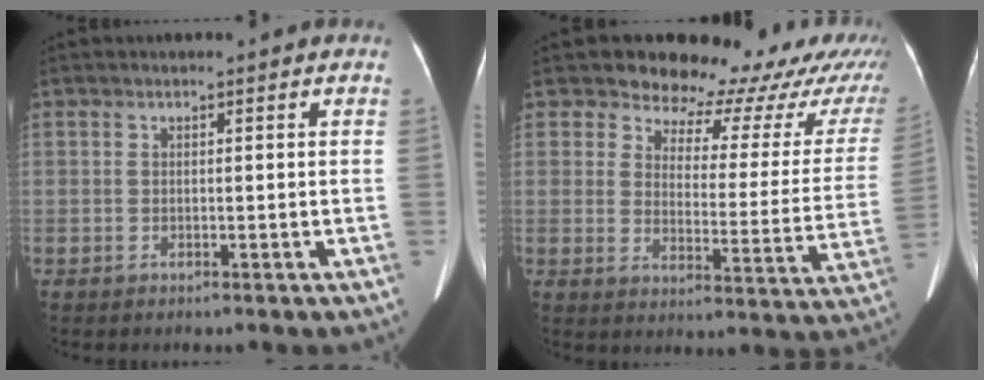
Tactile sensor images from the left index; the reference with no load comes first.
{"total": 20.7, "force": [18.9, 7.4, 3.6], "torque": [-0.007, -0.081, 0.186]}